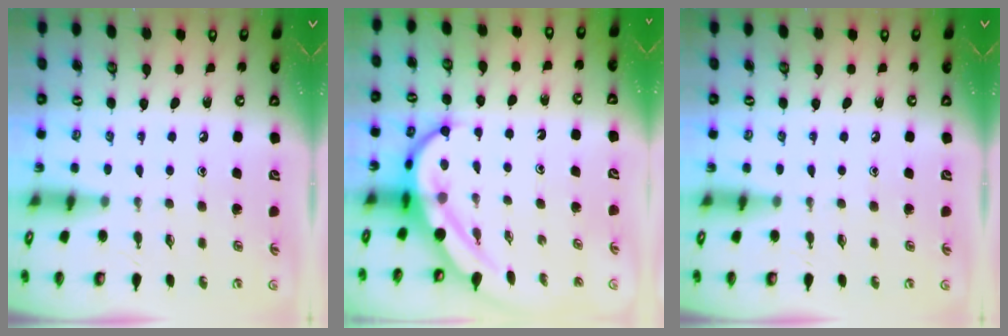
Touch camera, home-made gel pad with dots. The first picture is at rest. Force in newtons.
{"total": 9.3, "press": 9.2, "slide": 0.9}
{"total": 0.0}